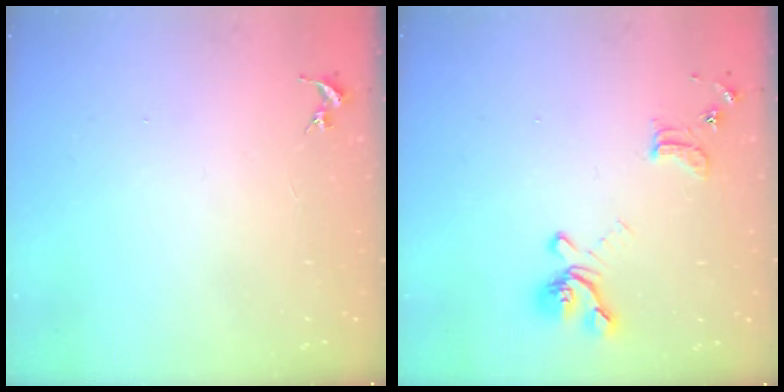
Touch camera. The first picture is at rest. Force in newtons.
{"total": 14.2, "press": 14.1, "slide": 1.6}